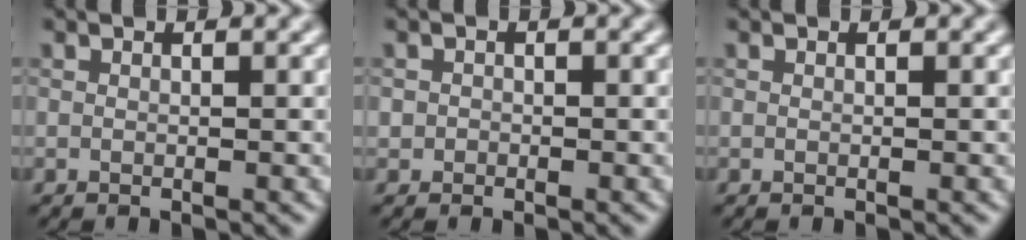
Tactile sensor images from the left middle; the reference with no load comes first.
{"total": 0.7, "force": [-0.2, 0.7, 0.0], "torque": [0.007, -0.002, -0.006]}
{"total": 0.0}